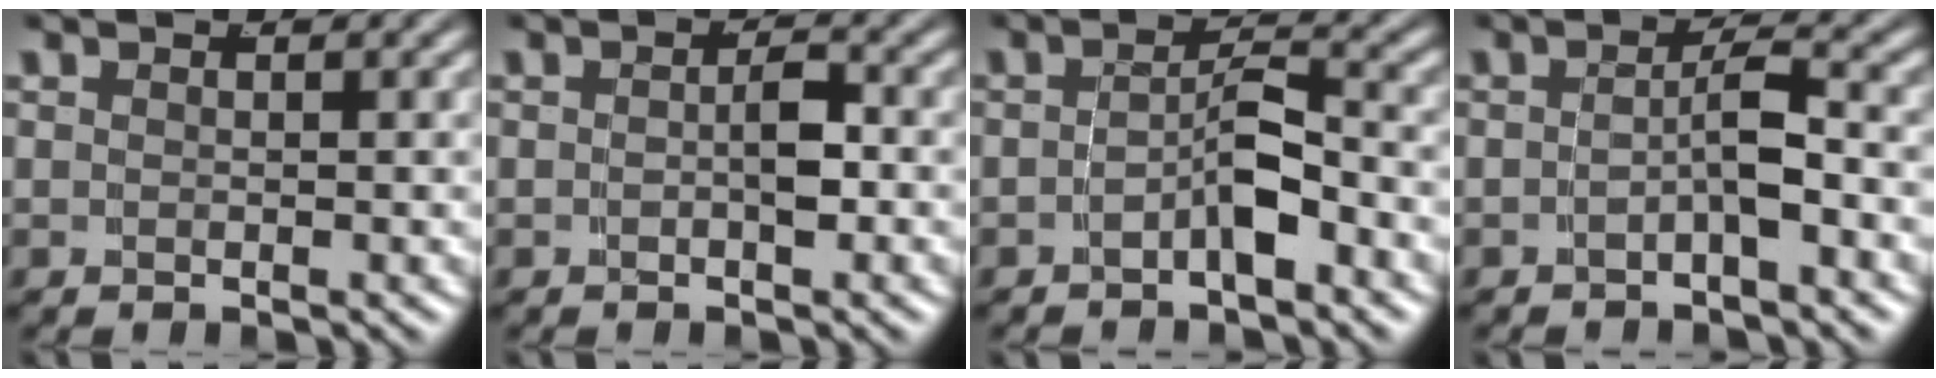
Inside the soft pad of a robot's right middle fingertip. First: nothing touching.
{"total": 1.5, "force": [-0.6, 0.3, 1.4], "torque": [-0.017, -0.003, -0.005]}
{"total": 2.8, "force": [-1.9, 0.4, 2.0], "torque": [-0.030, -0.006, -0.028]}
{"total": 2.3, "force": [-1.4, -0.1, 1.8], "torque": [-0.027, -0.004, -0.021]}